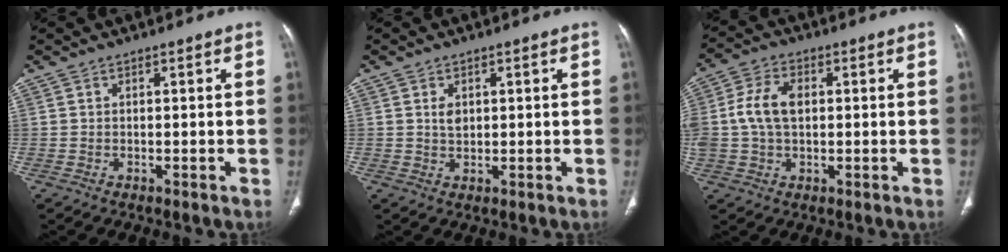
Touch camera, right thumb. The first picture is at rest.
{"total": 2.3, "force": [0.7, 1.6, 1.5], "torque": [-0.019, -0.004, 0.013]}
{"total": 8.6, "force": [0.8, 5.5, 6.6], "torque": [-0.136, 0.017, 0.014]}